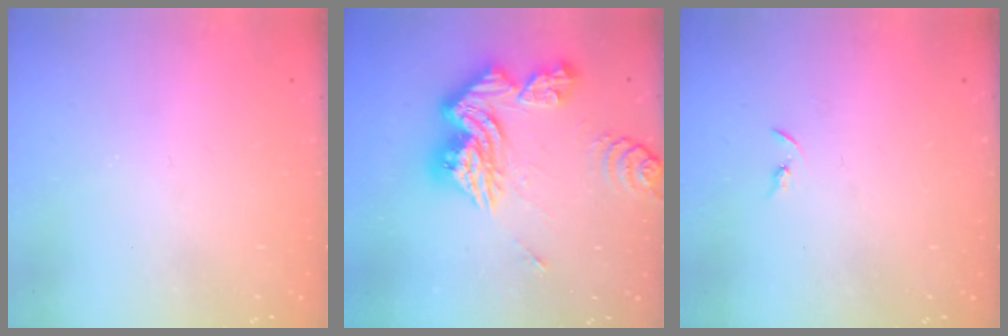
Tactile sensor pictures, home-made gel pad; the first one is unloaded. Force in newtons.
{"total": 18.2, "press": 18.1, "slide": 1.9}
{"total": 3.3, "press": 3.2, "slide": 0.4}